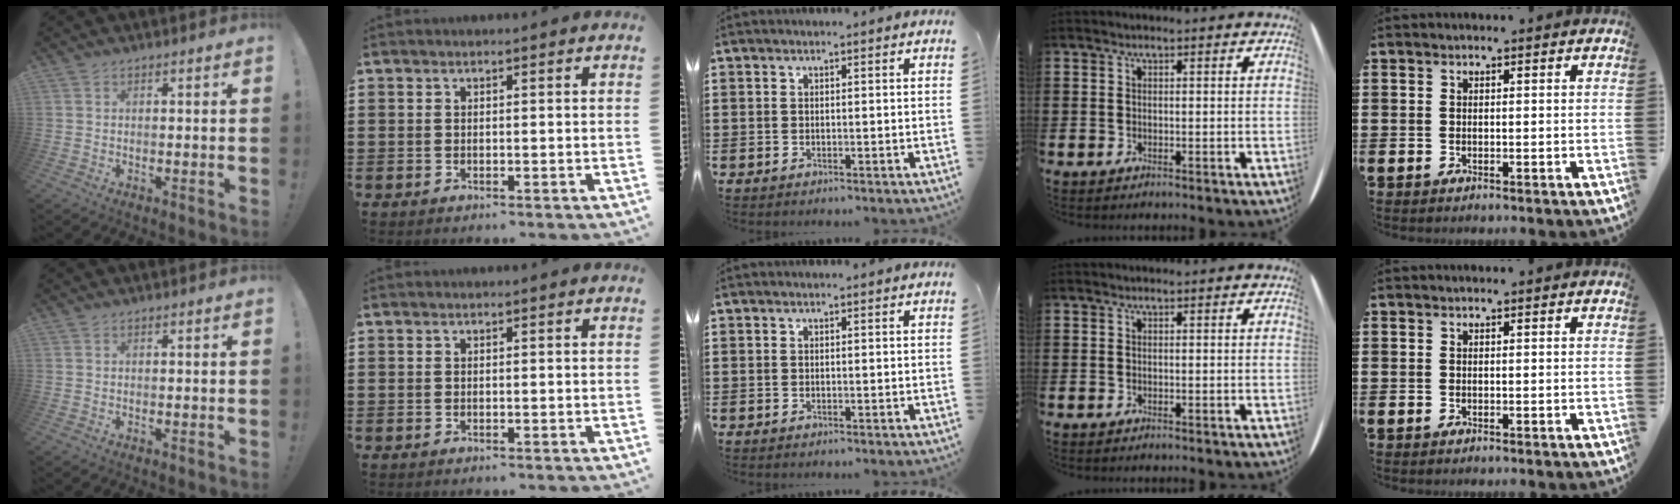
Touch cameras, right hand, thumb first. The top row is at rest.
{}